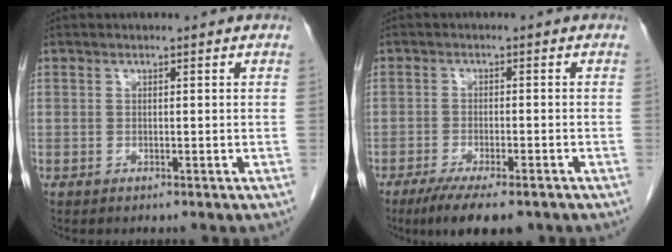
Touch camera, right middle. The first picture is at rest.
{"total": 9.2, "force": [-6.8, 2.0, 5.8], "torque": [-0.087, -0.017, -0.103]}